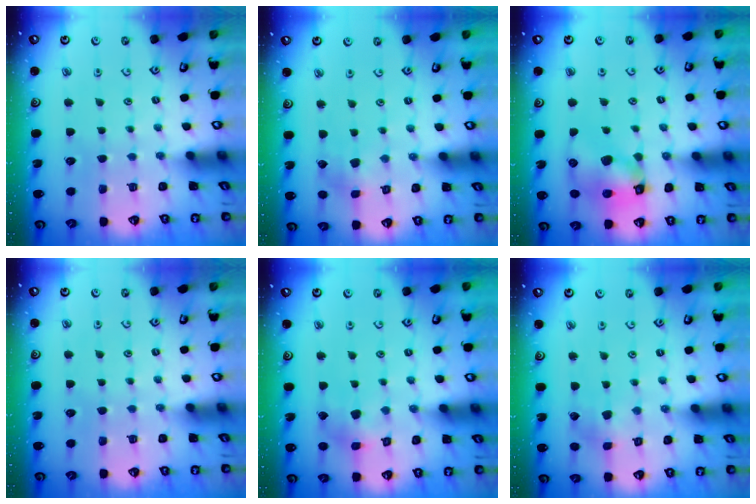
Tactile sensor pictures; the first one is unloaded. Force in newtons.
{"total": 2.9, "press": 2.9, "slide": 0.1}
{"total": 12.0, "press": 11.8, "slide": 1.9}
{"total": 0.0}
{"total": 6.9, "press": 6.8, "slide": 0.8}
{"total": 2.9, "press": 2.9, "slide": 0.1}